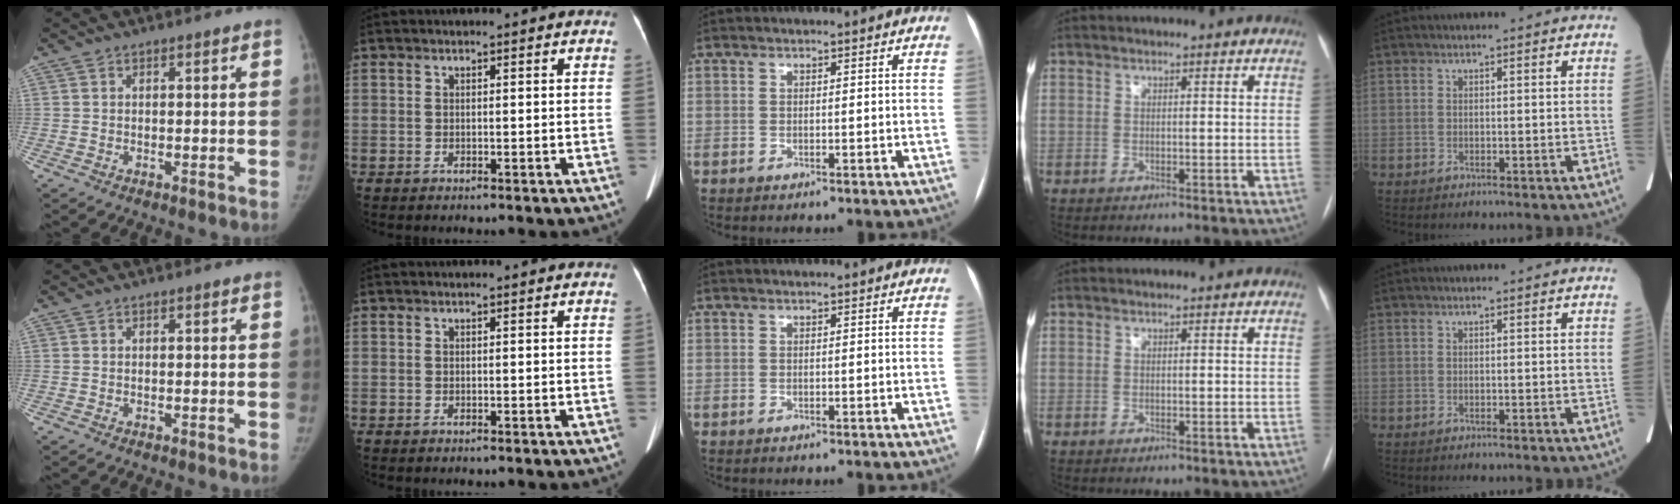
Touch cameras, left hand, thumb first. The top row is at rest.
{}